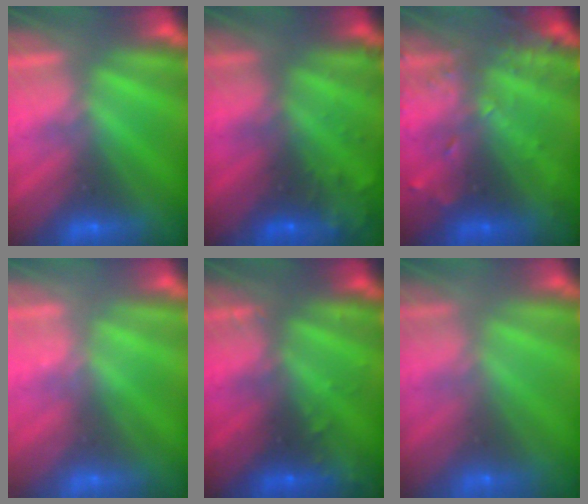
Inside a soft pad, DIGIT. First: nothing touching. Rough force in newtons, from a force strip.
{"total": 6.7}
{"total": 7.5}
{"total": 2.4}
{"total": 3.1}
{"total": 8.8}